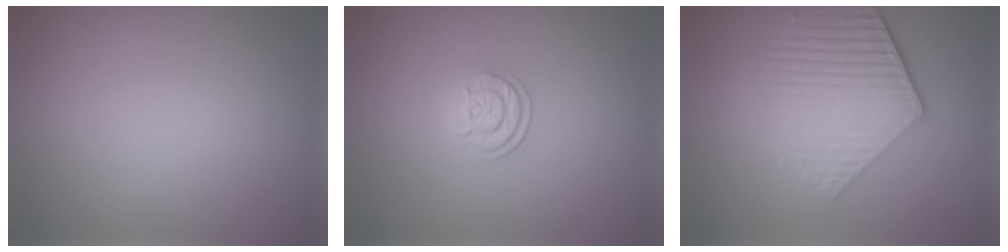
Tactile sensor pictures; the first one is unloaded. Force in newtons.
{"total": 2.4, "press": 1.8, "slide": 1.5}
{"total": 6.2, "press": 4.5, "slide": 4.2}